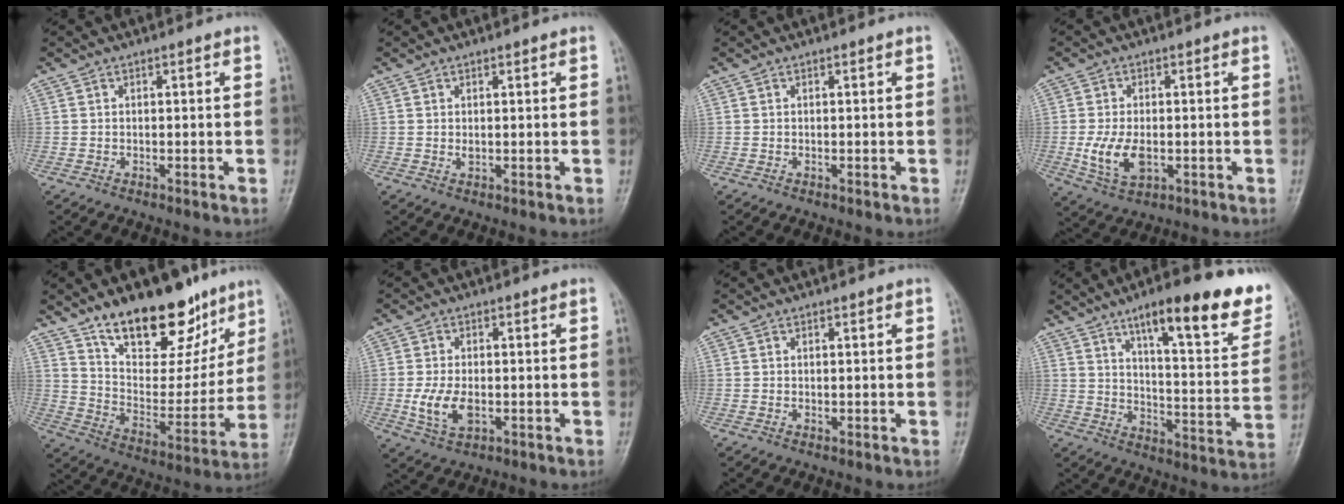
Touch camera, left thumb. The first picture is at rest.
{"total": 1.0, "force": [0.5, 0.5, 0.6], "torque": [-0.008, -0.004, 0.009]}
{"total": 0.0}
{"total": 7.3, "force": [-1.1, 4.3, 5.8], "torque": [-0.113, -0.009, -0.015]}
{"total": 22.6, "force": [15.0, 10.9, 12.9], "torque": [-0.143, -0.079, 0.243]}
{"total": 6.5, "force": [-1.1, 3.8, 5.2], "torque": [-0.105, -0.008, -0.017]}
{"total": 0.6, "force": [0.2, 0.4, 0.3], "torque": [-0.005, -0.002, 0.004]}
{"total": 21.7, "force": [13.5, 5.5, 16.1], "torque": [-0.184, -0.056, 0.196]}